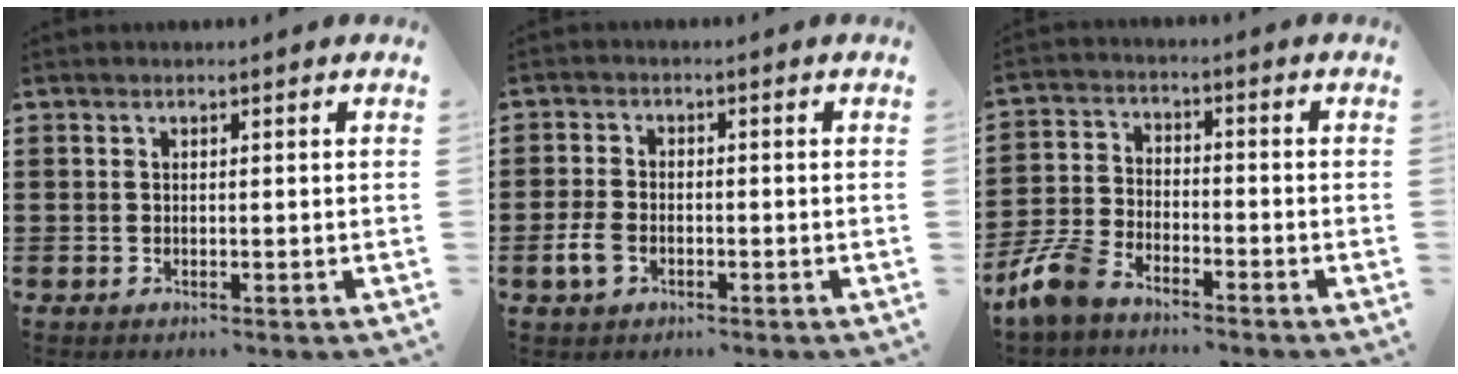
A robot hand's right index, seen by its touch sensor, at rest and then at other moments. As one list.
[{"total": 3.4, "force": [-1.3, 2.1, 2.3], "torque": [-0.062, -0.007, -0.027]}, {"total": 5.6, "force": [-4.9, 1.6, 2.2], "torque": [-0.078, -0.005, -0.103]}]